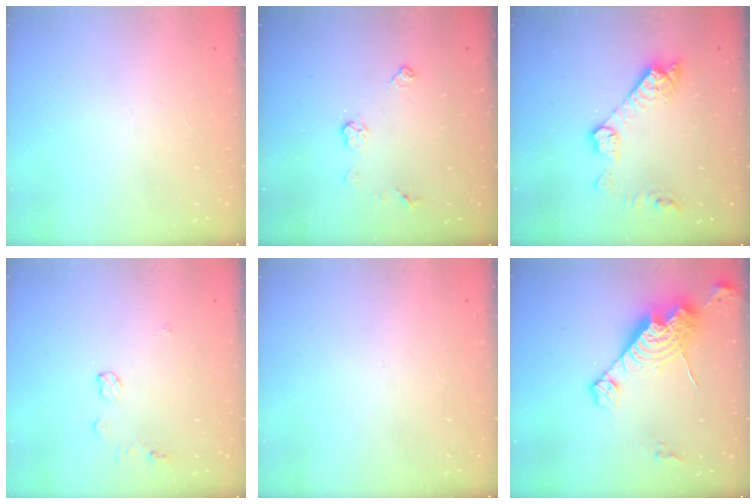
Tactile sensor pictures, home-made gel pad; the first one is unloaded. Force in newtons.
{"total": 5.8, "press": 5.7, "slide": 0.5}
{"total": 12.2, "press": 12.1, "slide": 0.9}
{"total": 5.6, "press": 5.5, "slide": 0.6}
{"total": 0.0}
{"total": 17.1, "press": 17.0, "slide": 1.7}